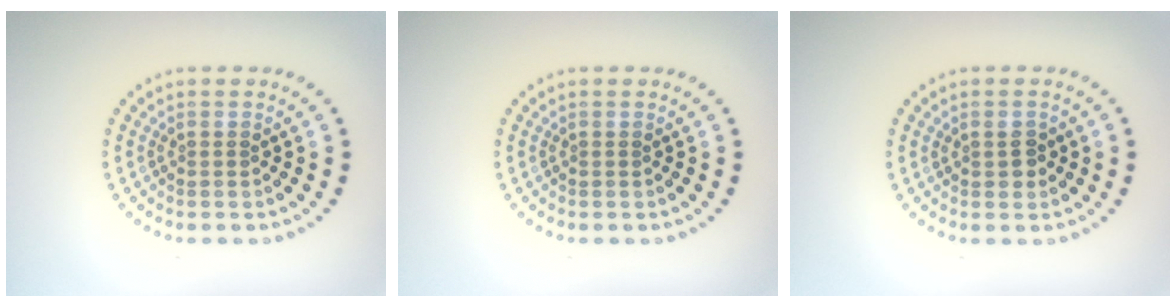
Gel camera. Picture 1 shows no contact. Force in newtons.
{"total": 0.0}
{"total": 1.5, "press": 1.5, "slide": 0.3}